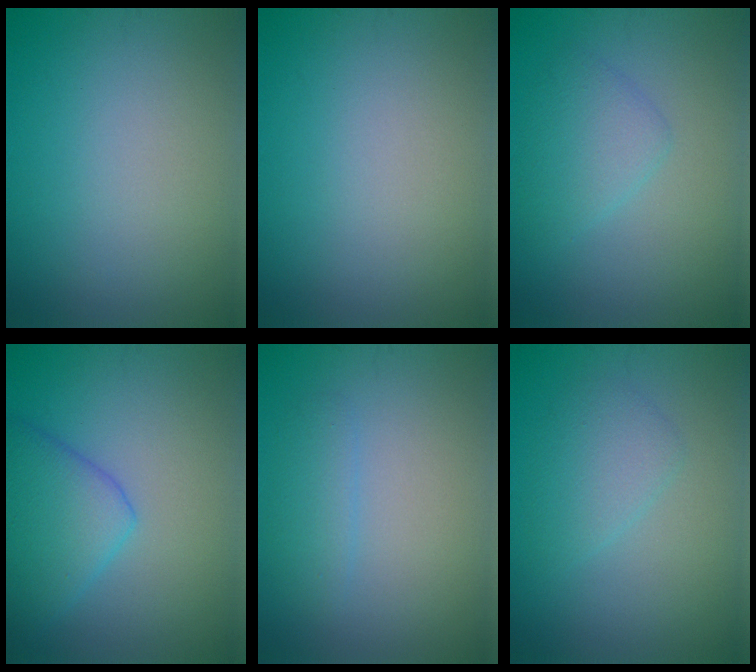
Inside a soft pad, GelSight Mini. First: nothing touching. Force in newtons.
{"total": 0.0}
{"total": 2.6, "press": 2.6, "slide": 0.2}
{"total": 4.9, "press": 4.9, "slide": 0.2}
{"total": 1.6, "press": 1.6, "slide": 0.0}
{"total": 2.3, "press": 2.3, "slide": 0.0}